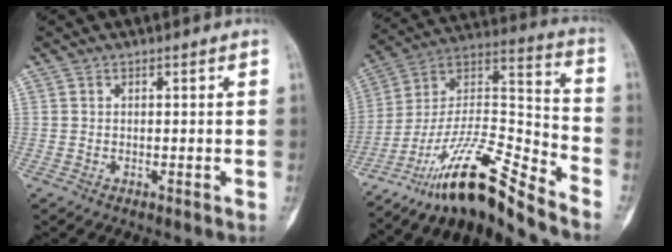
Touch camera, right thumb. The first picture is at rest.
{"total": 18.2, "force": [-15.2, 1.8, 9.8], "torque": [-0.172, 0.114, -0.275]}